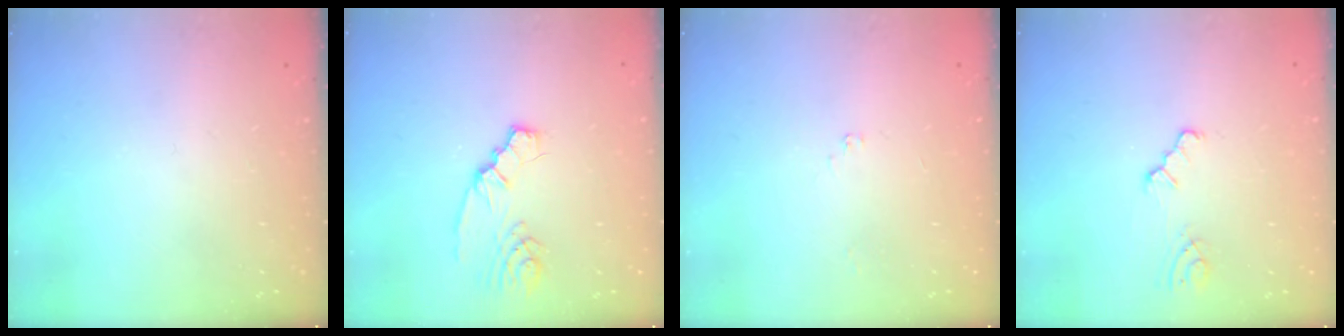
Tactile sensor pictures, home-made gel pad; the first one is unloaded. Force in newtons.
{"total": 3.4, "press": 3.4, "slide": 0.5}
{"total": 0.9, "press": 0.9, "slide": 0.1}
{"total": 1.2, "press": 1.2, "slide": 0.3}